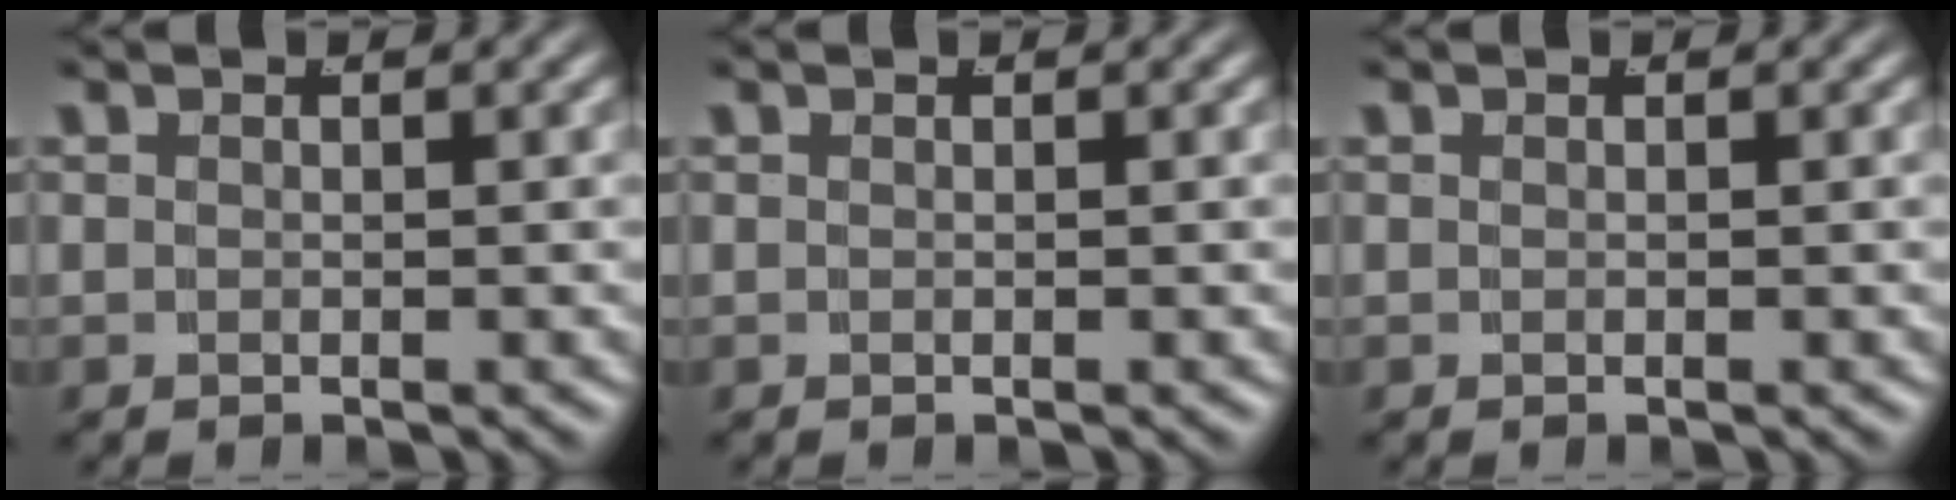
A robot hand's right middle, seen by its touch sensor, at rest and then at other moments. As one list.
[{"total": 0.0}, {"total": 0.0}]